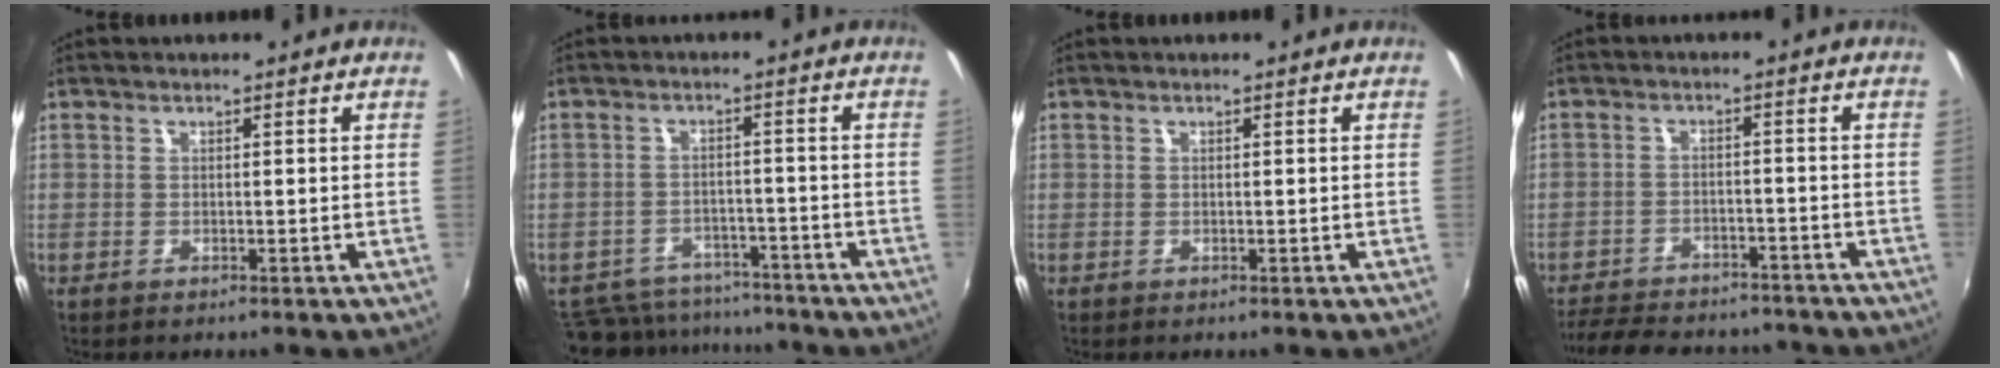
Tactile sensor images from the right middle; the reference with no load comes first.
{"total": 11.9, "force": [-10.4, 5.0, 3.0], "torque": [-0.083, 0.006, -0.145]}
{"total": 0.0}
{"total": 17.4, "force": [-14.8, 6.0, 6.8], "torque": [-0.155, -0.005, -0.206]}